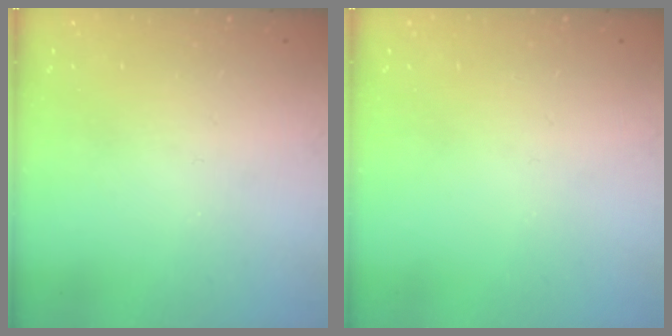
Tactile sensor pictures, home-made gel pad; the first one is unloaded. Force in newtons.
{"total": 0.0}